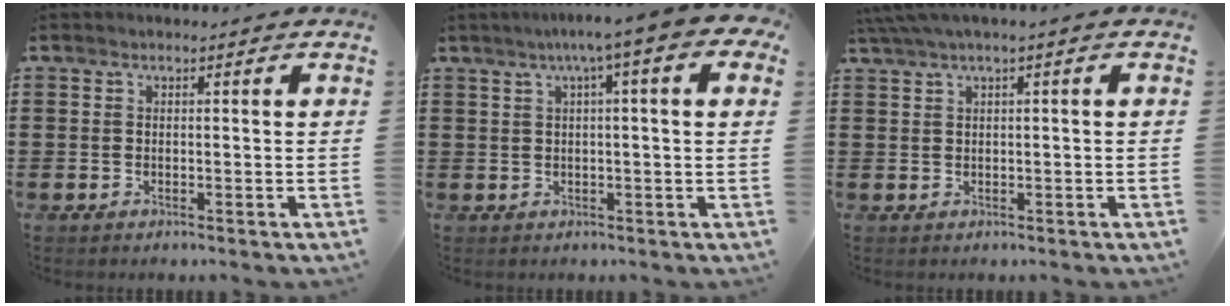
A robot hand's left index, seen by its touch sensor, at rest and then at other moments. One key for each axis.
{"total": 5.2, "fx": 2.2, "fy": -0.3, "fz": 4.7, "tx": -0.093, "ty": -0.002, "tz": 0.033}
{"total": 2.0, "fx": 0.4, "fy": -0.1, "fz": 1.9, "tx": -0.041, "ty": -0.007, "tz": 0.006}